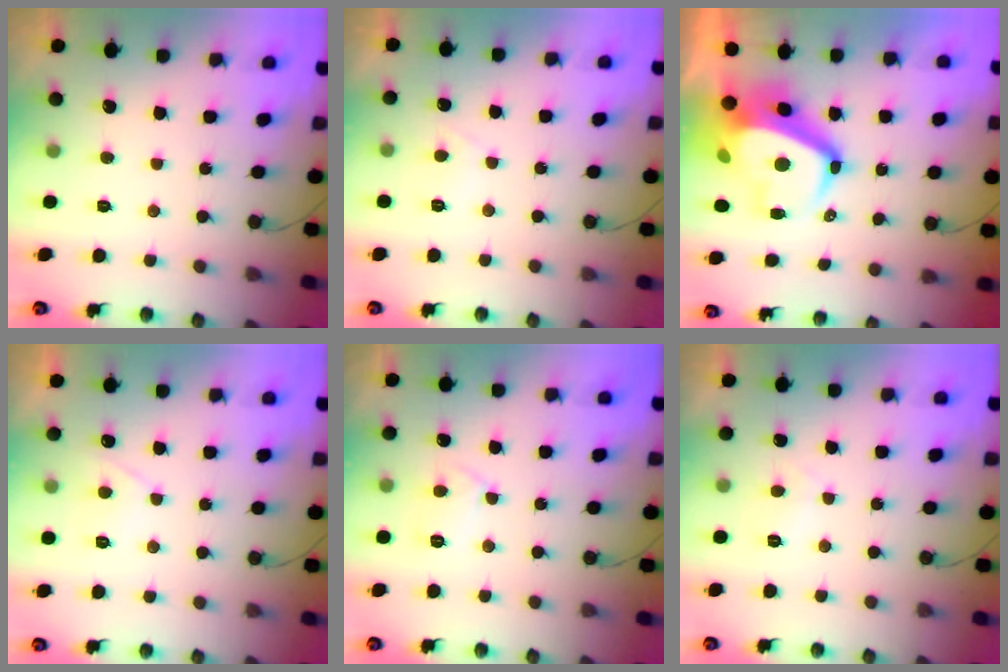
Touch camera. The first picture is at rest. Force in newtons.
{"total": 2.6, "press": 2.5, "slide": 0.6}
{"total": 13.8, "press": 13.7, "slide": 1.6}
{"total": 3.0, "press": 3.0, "slide": 0.4}
{"total": 5.8, "press": 5.8, "slide": 0.2}
{"total": 2.2, "press": 2.1, "slide": 0.7}